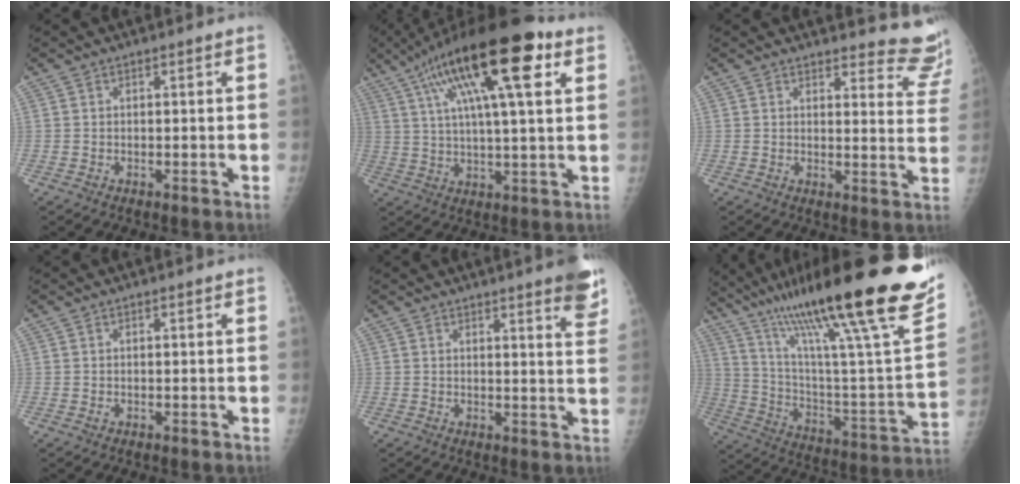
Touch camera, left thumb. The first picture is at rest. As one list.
[{"total": 22.5, "force": [10.0, 5.7, 19.4], "torque": [-0.325, 0.012, 0.160]}, {"total": 11.4, "force": [11.1, 2.1, 1.2], "torque": [0.027, -0.113, 0.095]}, {"total": 0.8, "force": [0.2, 0.4, 0.6], "torque": [-0.007, 0.002, 0.006]}, {"total": 7.7, "force": [5.1, 1.0, 5.6], "torque": [-0.050, -0.023, 0.052]}, {"total": 38.1, "force": [24.1, 5.7, 28.9], "torque": [-0.380, -0.053, 0.384]}]